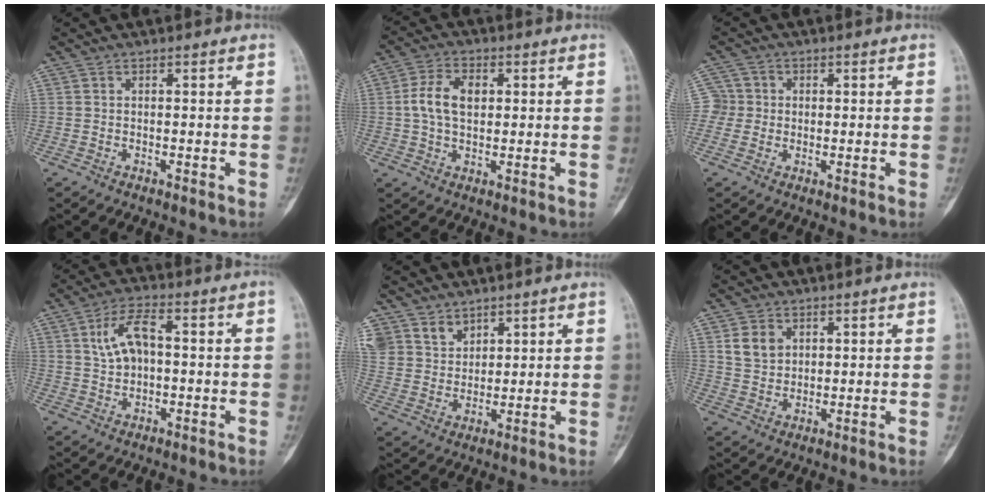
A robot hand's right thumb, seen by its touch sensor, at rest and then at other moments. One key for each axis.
{"total": 7.3, "fx": 1.0, "fy": 4.7, "fz": 5.5, "tx": -0.097, "ty": 0.016, "tz": 0.016}
{"total": 4.8, "fx": 0.0, "fy": 4.7, "fz": 1.0, "tx": 0.011, "ty": 0.010, "tz": -0.008}
{"total": 7.6, "fx": 0.9, "fy": 3.8, "fz": 6.5, "tx": -0.116, "ty": 0.028, "tz": 0.018}
{"total": 8.6, "fx": 5.8, "fy": 6.2, "fz": 1.2, "tx": 0.006, "ty": -0.024, "tz": 0.124}
{"total": 5.3, "fx": 2.1, "fy": 4.1, "fz": 2.5, "tx": -0.021, "ty": -0.007, "tz": 0.043}